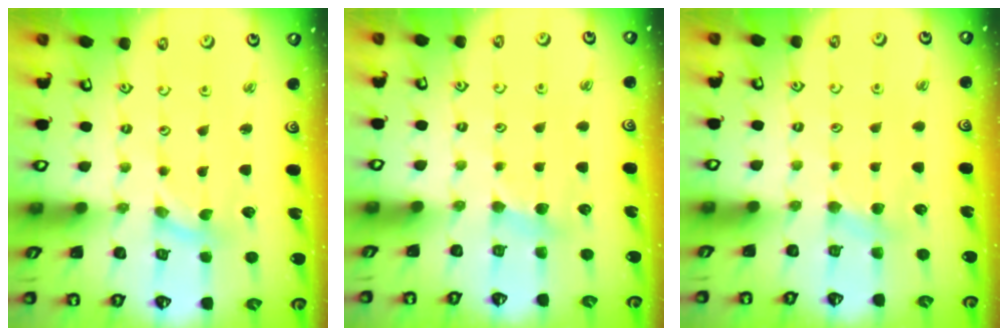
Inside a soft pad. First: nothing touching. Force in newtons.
{"total": 3.6, "press": 3.6, "slide": 0.5}
{"total": 2.9, "press": 2.9, "slide": 0.5}